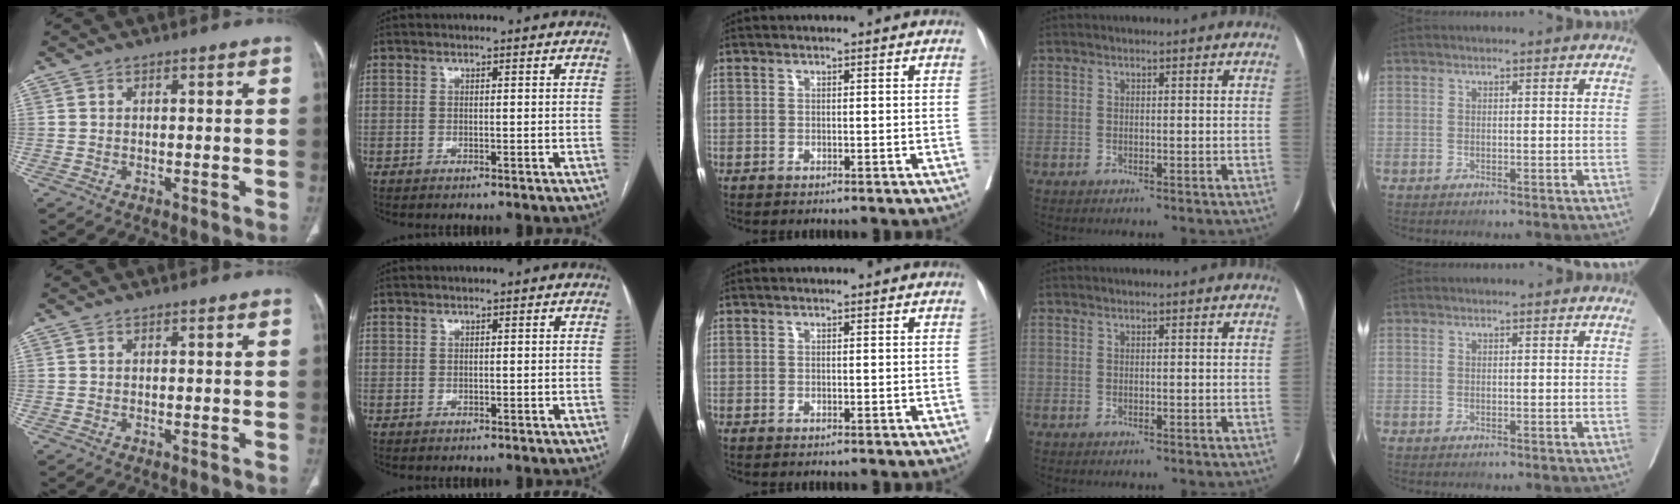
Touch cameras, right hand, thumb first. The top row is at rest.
{}